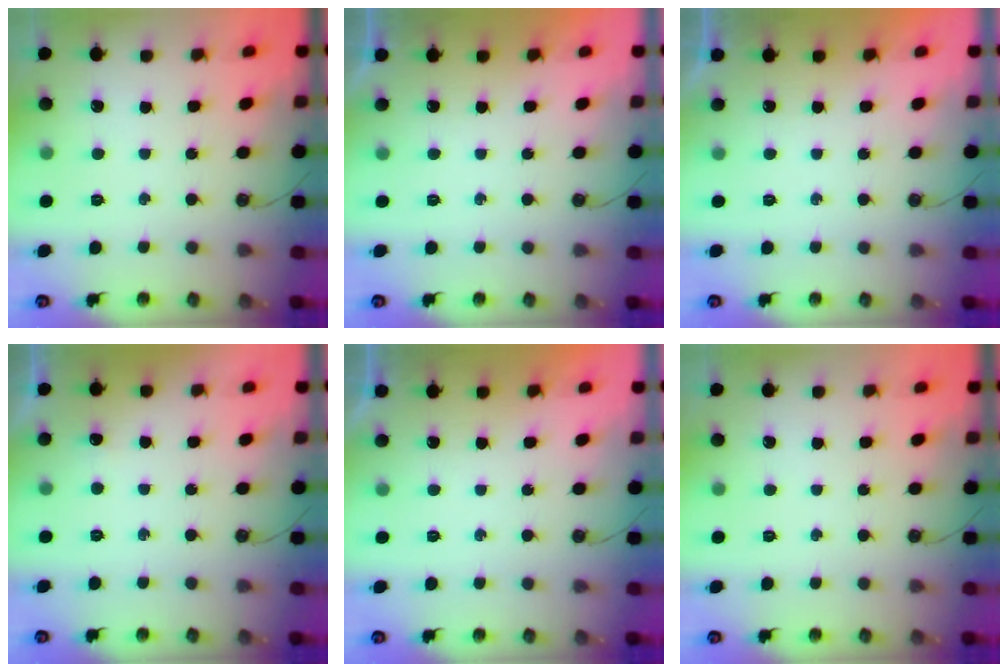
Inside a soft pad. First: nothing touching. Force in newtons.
{"total": 0.0}
{"total": 0.0}
{"total": 2.9, "press": 2.8, "slide": 0.6}
{"total": 0.0}
{"total": 0.0}